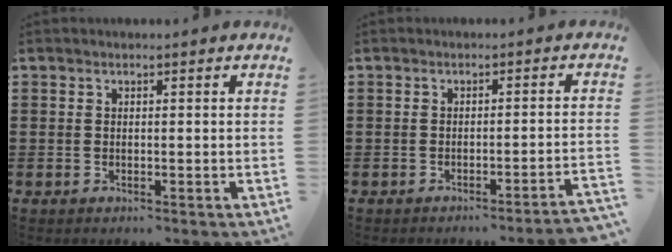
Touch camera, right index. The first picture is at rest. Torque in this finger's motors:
{"motor_torque": [0.21, -0.12, 0.06, 0.02]}